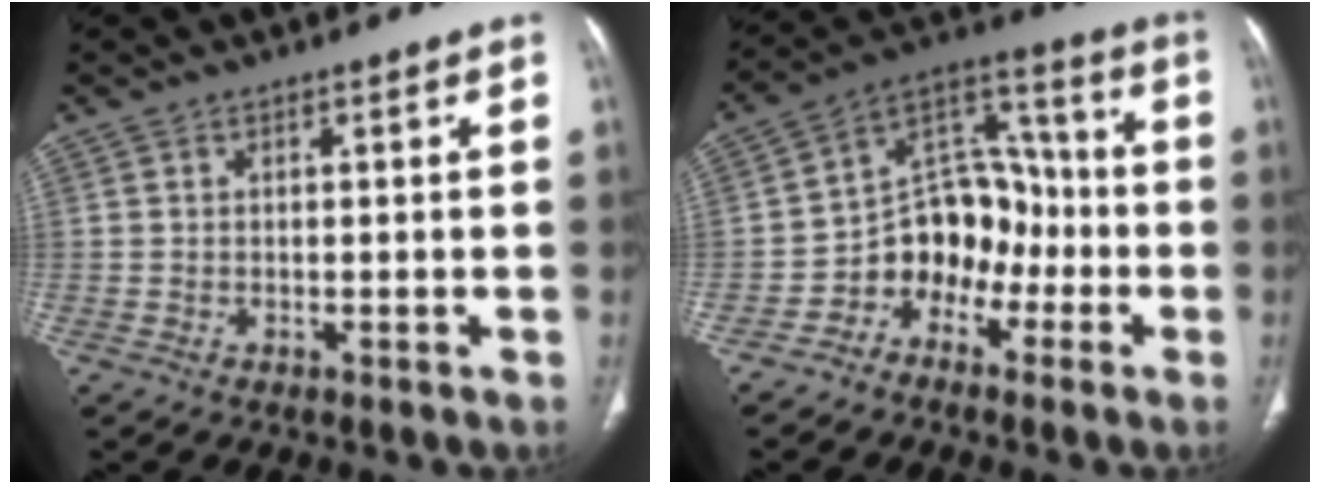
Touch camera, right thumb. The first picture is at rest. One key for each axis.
{"total": 12.3, "fx": -5.0, "fy": 9.5, "fz": 6.0, "tx": -0.043, "ty": 0.080, "tz": -0.098}